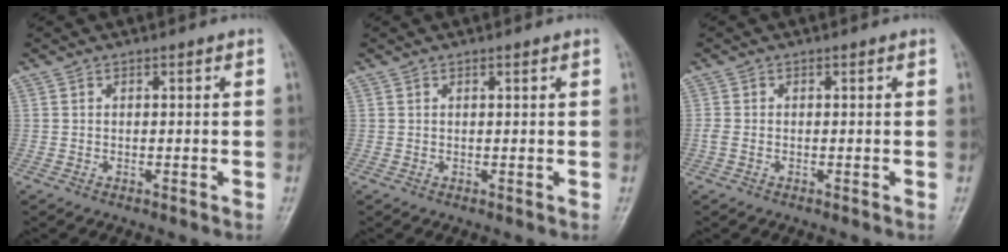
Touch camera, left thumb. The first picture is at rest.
{"total": 0.6, "force": [0.4, 0.0, 0.4], "torque": [-0.009, -0.002, 0.007]}
{"total": 1.4, "force": [-0.3, 0.9, 1.0], "torque": [-0.020, 0.006, -0.004]}